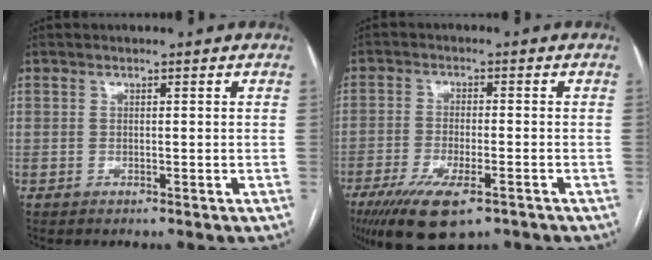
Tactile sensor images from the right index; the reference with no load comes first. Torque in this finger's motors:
{"motor_torque": [1.25, -0.89, 0.54, 0.10]}